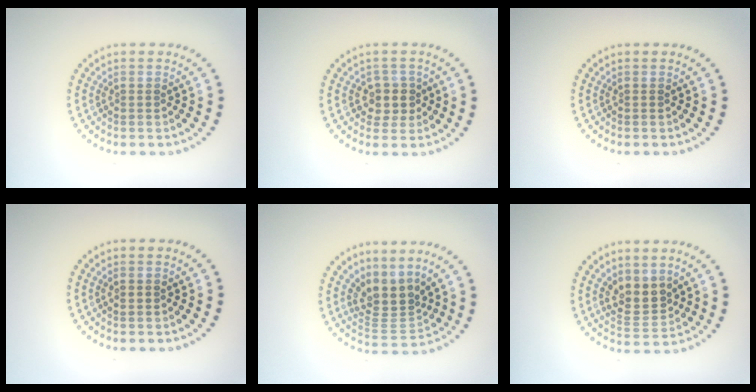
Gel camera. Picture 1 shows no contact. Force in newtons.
{"total": 2.3, "press": 2.1, "slide": 0.9}
{"total": 0.0}
{"total": 0.9, "press": 0.9, "slide": 0.1}
{"total": 3.4, "press": 2.4, "slide": 2.3}
{"total": 3.0, "press": 2.7, "slide": 1.2}